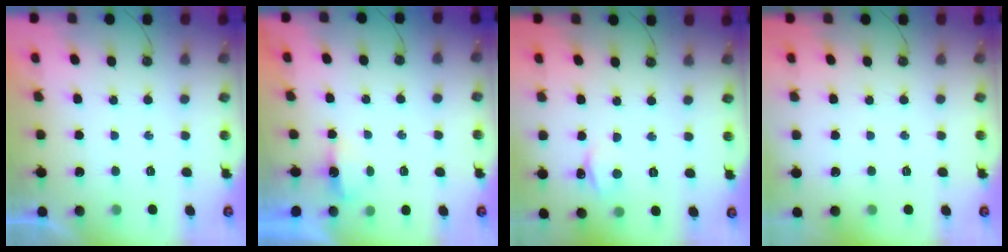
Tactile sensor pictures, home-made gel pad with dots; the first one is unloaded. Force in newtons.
{"total": 2.9, "press": 2.8, "slide": 0.6}
{"total": 2.8, "press": 2.7, "slide": 0.4}
{"total": 0.0}